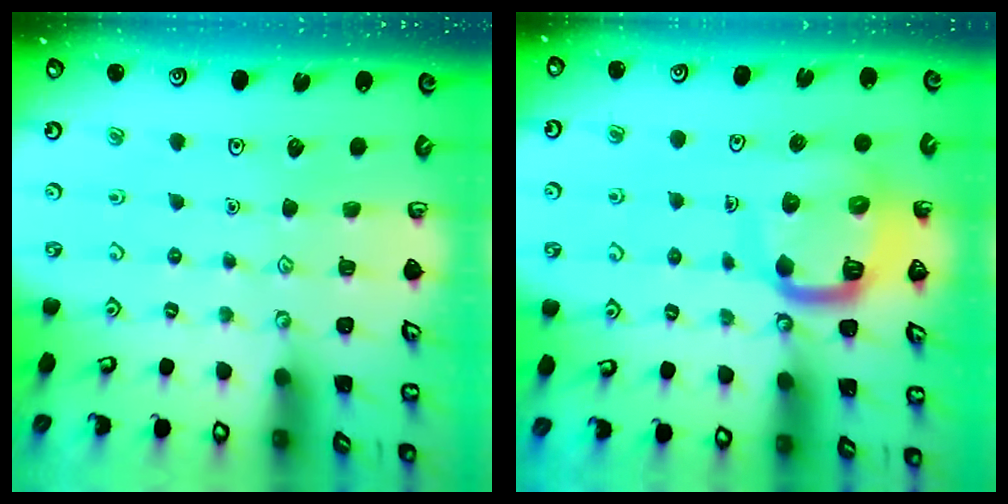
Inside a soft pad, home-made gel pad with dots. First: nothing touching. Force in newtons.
{"total": 11.3, "press": 11.2, "slide": 1.3}